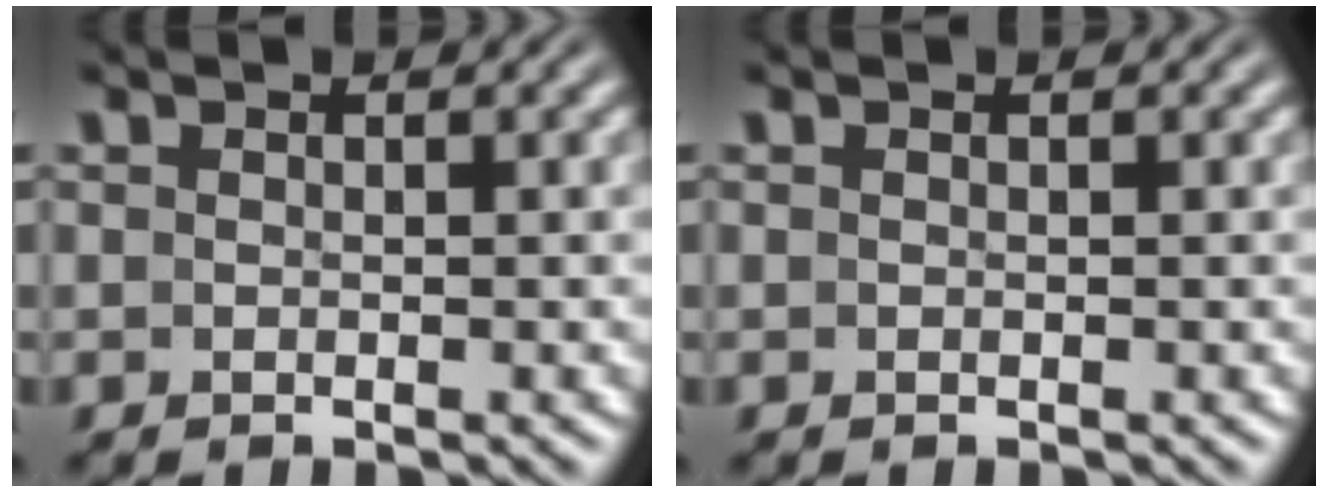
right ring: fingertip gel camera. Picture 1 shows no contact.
{"total": 0.0}